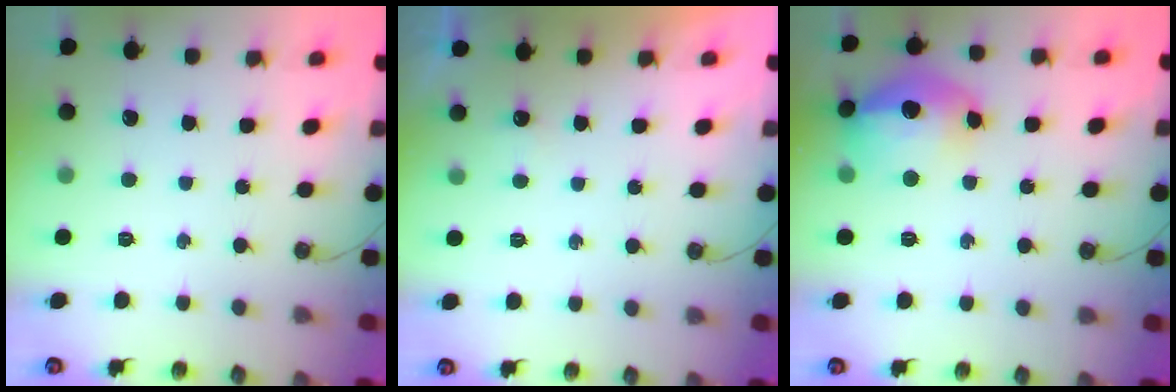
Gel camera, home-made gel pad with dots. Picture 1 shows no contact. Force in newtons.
{"total": 1.9, "press": 1.9, "slide": 0.3}
{"total": 16.8, "press": 16.8, "slide": 0.8}